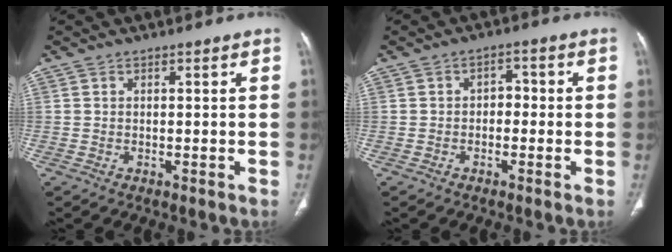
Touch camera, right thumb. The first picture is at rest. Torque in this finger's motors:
{"motor_torque": [-0.40, 0.07, -0.48, 0.09, 0.11]}